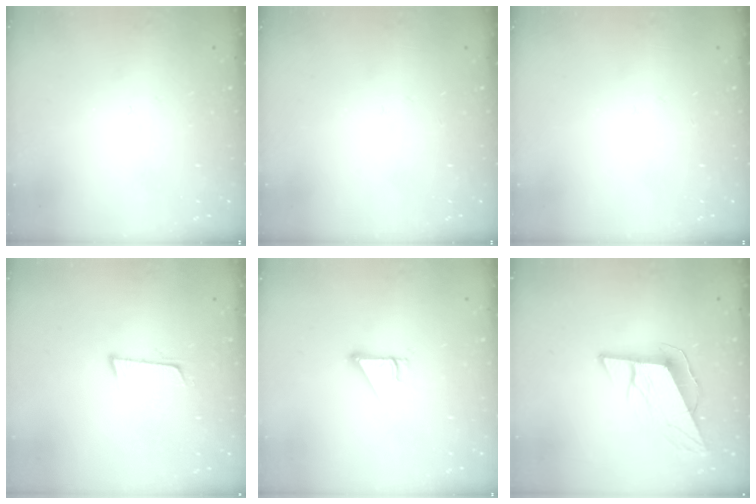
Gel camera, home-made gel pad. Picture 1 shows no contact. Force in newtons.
{"total": 0.0}
{"total": 0.0}
{"total": 5.8, "press": 5.5, "slide": 1.9}
{"total": 2.5, "press": 2.5, "slide": 0.2}
{"total": 10.7, "press": 10.2, "slide": 3.3}